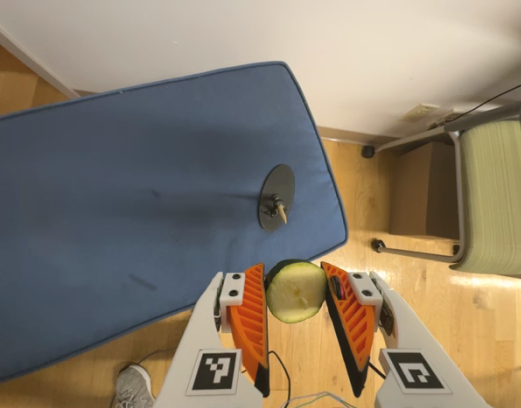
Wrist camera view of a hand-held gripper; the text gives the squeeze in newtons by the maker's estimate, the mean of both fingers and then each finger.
{"total": 10.3, "left": 10.5, "right": 10.2}